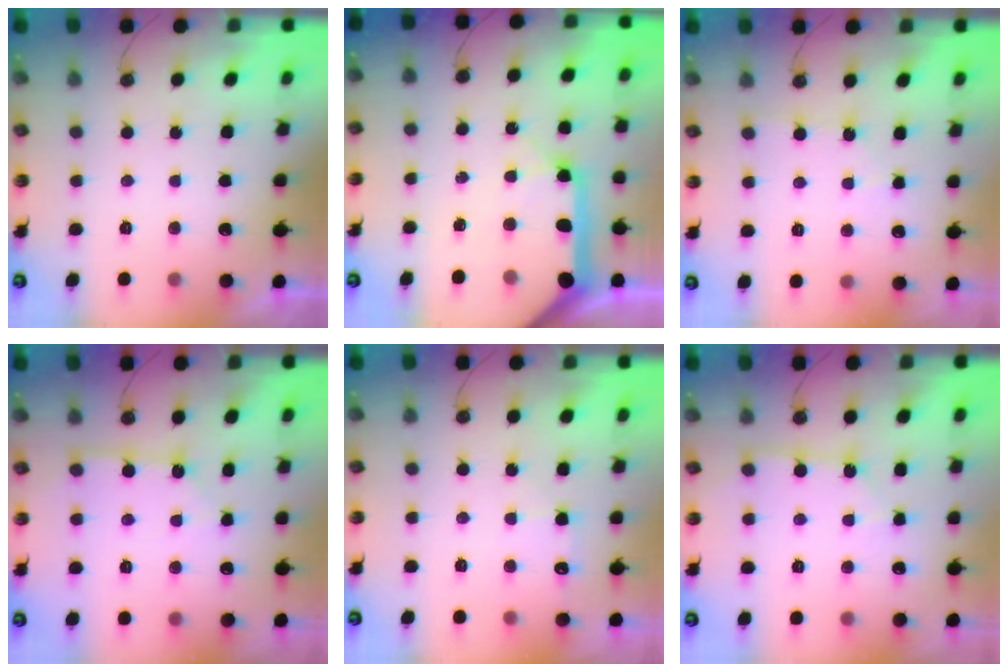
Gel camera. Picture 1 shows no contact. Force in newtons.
{"total": 20.8, "press": 20.5, "slide": 3.1}
{"total": 2.6, "press": 2.6, "slide": 0.3}
{"total": 3.5, "press": 3.5, "slide": 0.4}
{"total": 5.5, "press": 5.4, "slide": 0.7}
{"total": 4.8, "press": 4.8, "slide": 0.4}